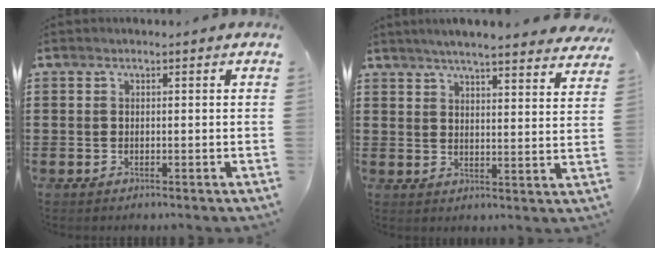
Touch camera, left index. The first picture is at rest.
{"total": 4.5, "force": [4.2, -0.2, 1.5], "torque": [-0.046, -0.020, 0.072]}